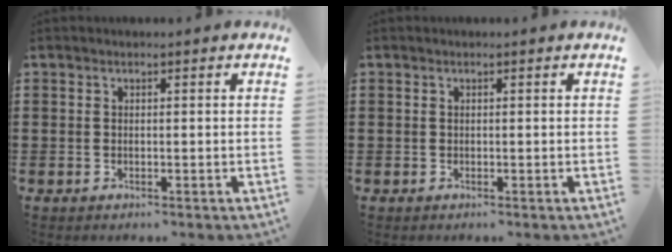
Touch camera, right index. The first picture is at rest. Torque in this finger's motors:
{"motor_torque": [-0.09, 0.21, -0.02, -0.01]}